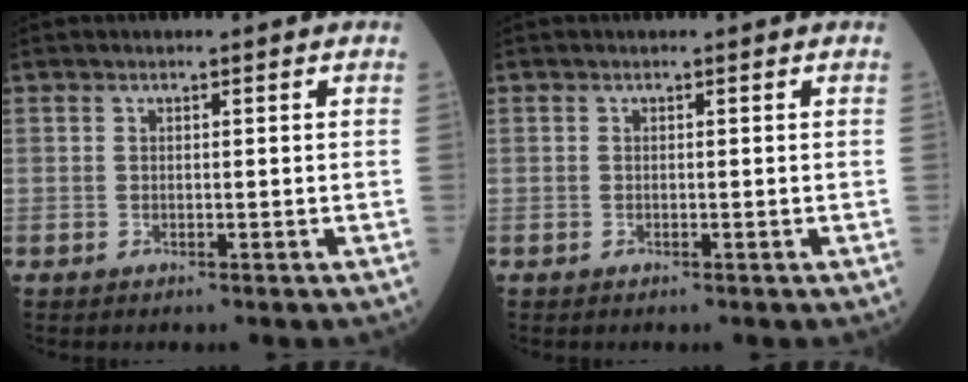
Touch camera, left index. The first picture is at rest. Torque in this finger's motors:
{"motor_torque": [0.00, 0.00, 0.00, -0.01]}